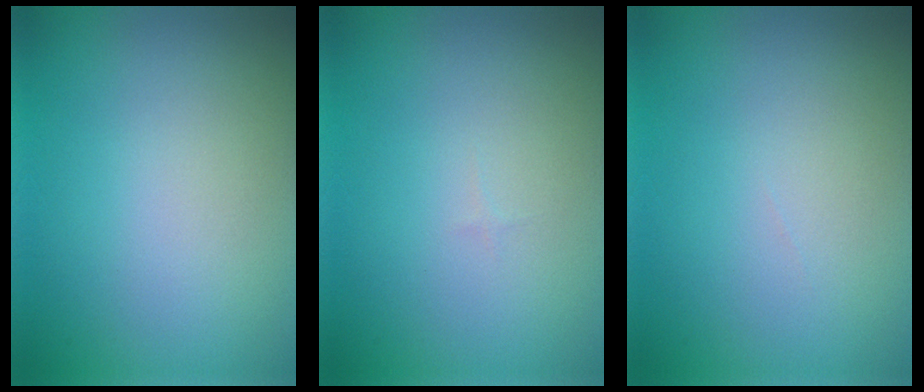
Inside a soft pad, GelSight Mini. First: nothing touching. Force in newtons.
{"total": 0.0}
{"total": 0.0}